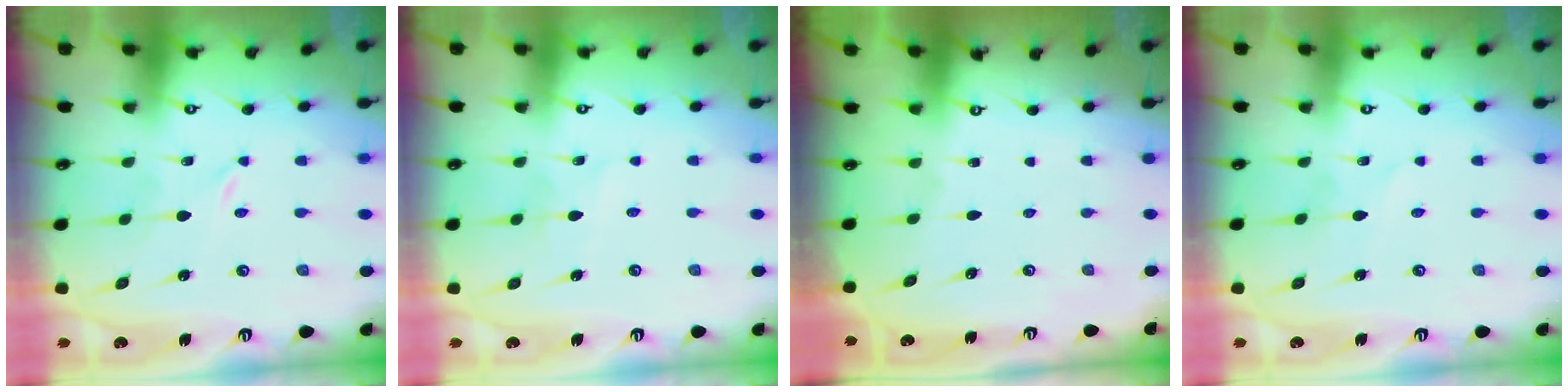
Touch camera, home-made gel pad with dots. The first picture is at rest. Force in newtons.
{"total": 2.6, "press": 2.6, "slide": 0.2}
{"total": 0.0}
{"total": 2.7, "press": 2.7, "slide": 0.2}